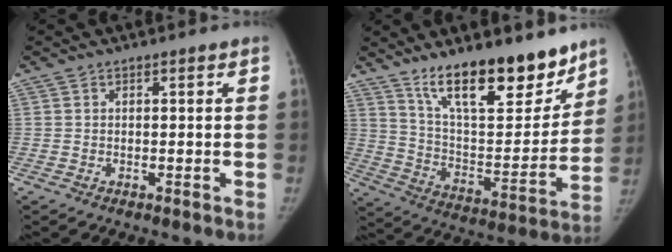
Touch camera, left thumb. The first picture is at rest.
{"total": 22.0, "force": [15.8, 7.4, 13.5], "torque": [-0.160, -0.096, 0.263]}